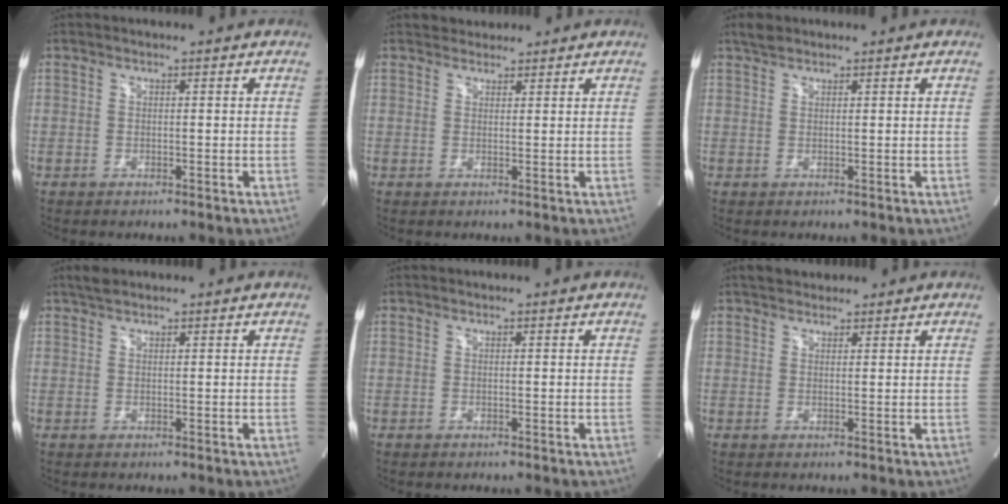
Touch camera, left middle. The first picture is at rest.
{"total": 2.2, "force": [2.0, 1.0, -0.1], "torque": [0.003, 0.015, 0.030]}
{"total": 1.6, "force": [1.4, 0.7, 0.5], "torque": [-0.014, 0.012, 0.027]}
{"total": 1.7, "force": [1.5, 0.5, 0.7], "torque": [-0.019, 0.015, 0.030]}
{"total": 0.0}
{"total": 3.9, "force": [3.3, 1.8, 1.1], "torque": [-0.010, 0.025, 0.051]}